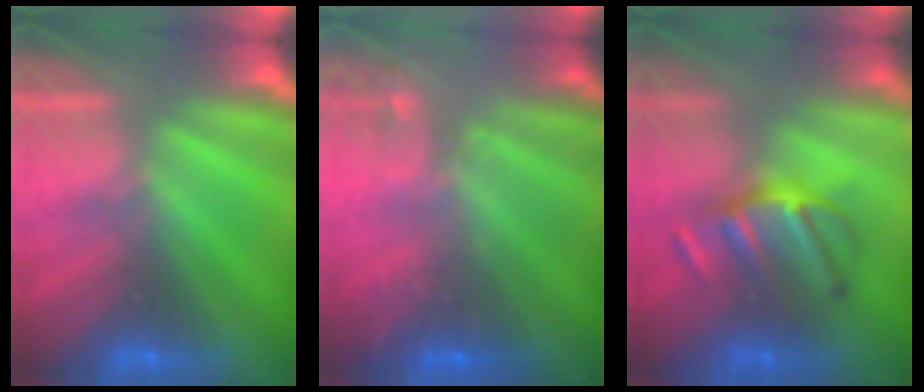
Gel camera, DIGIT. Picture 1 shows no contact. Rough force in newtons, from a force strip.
{"total": 2.1}
{"total": 2.9}